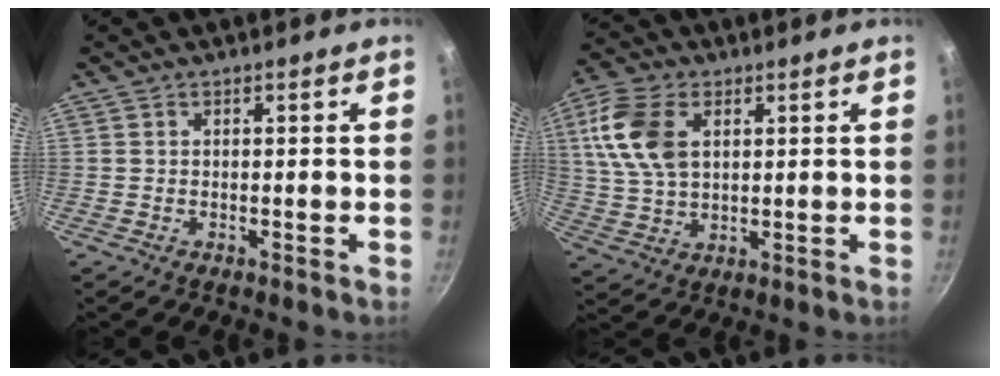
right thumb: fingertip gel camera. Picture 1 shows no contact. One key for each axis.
{"total": 12.1, "fx": 3.6, "fy": 7.5, "fz": 8.9, "tx": -0.168, "ty": -0.002, "tz": 0.069}